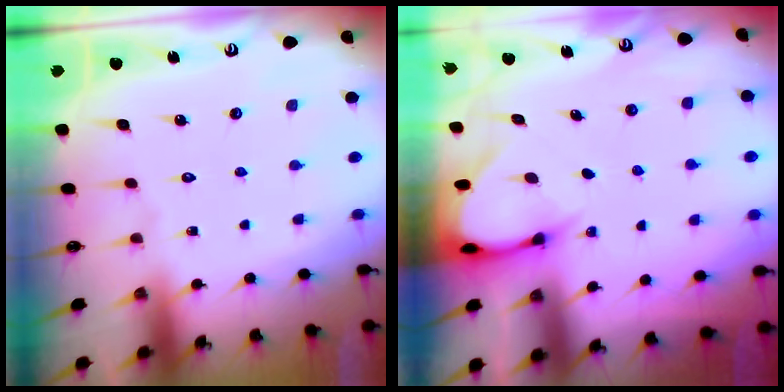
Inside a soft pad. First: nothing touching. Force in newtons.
{"total": 3.5, "press": 3.5, "slide": 0.2}